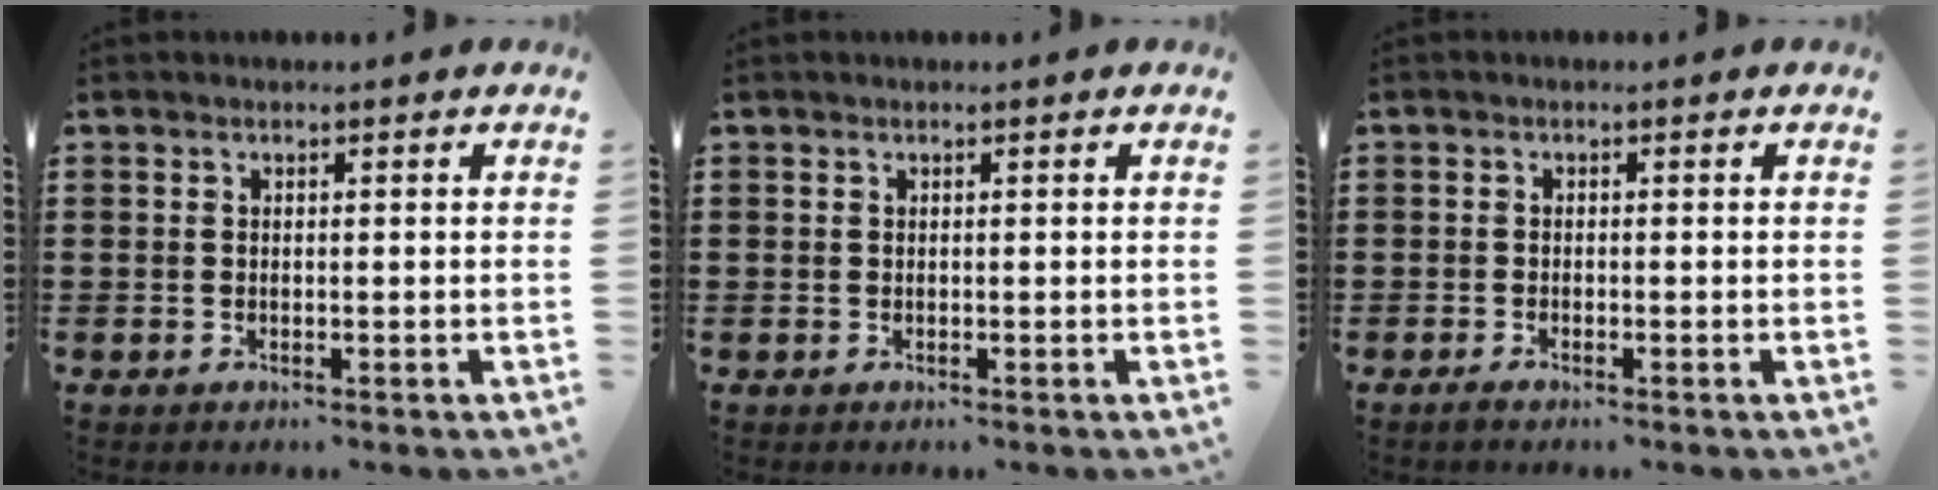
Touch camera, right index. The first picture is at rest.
{"total": 0.0}
{"total": 0.7, "force": [-0.5, 0.1, 0.4], "torque": [-0.009, -0.005, -0.009]}